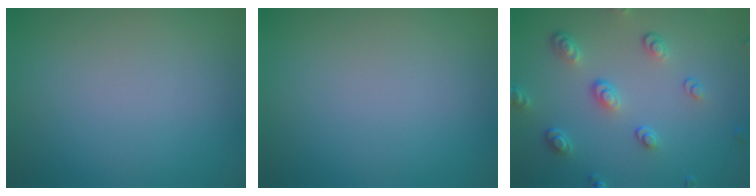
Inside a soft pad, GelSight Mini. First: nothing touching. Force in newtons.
{"total": 0.0}
{"total": 3.8, "press": 2.9, "slide": 2.5}